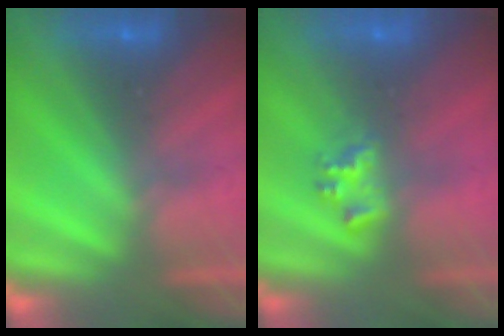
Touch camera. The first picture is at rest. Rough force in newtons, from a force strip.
{"total": 2.1}